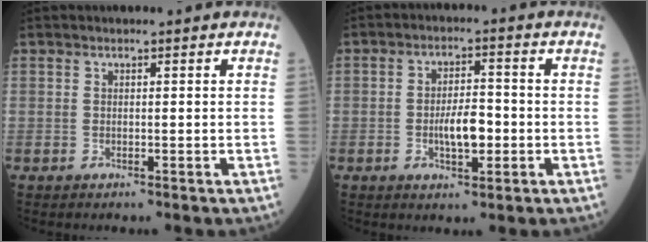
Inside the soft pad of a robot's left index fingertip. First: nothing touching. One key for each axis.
{"total": 5.3, "fx": -1.4, "fy": 1.9, "fz": 4.8, "tx": -0.086, "ty": 0.000, "tz": -0.026}